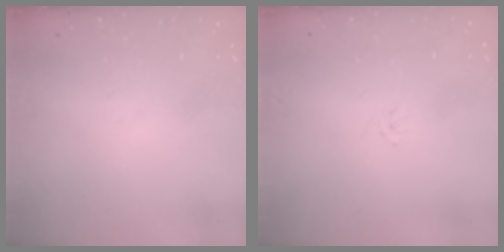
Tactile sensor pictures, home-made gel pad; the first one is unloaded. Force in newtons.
{"total": 1.1, "press": 1.0, "slide": 0.3}